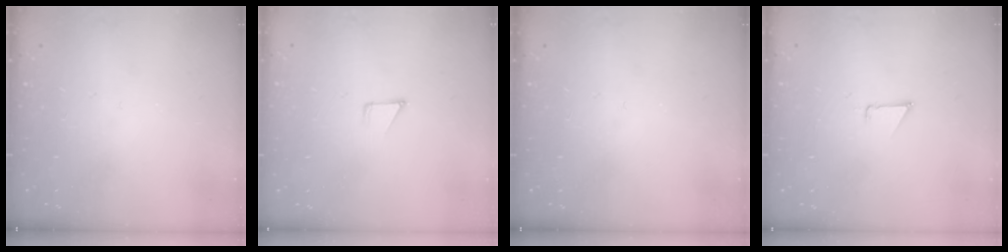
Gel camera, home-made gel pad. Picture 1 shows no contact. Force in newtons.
{"total": 4.8, "press": 4.8, "slide": 0.2}
{"total": 0.0}
{"total": 0.9, "press": 0.9, "slide": 0.1}